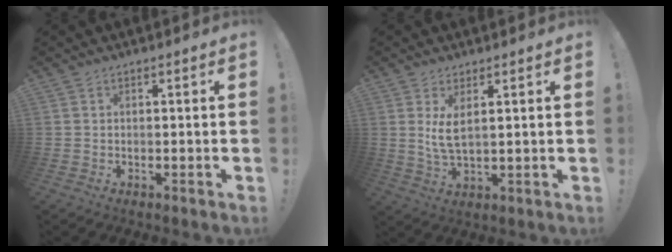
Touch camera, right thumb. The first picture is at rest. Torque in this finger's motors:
{"motor_torque": [-0.30, 0.48, 0.24, 0.34, -0.04]}